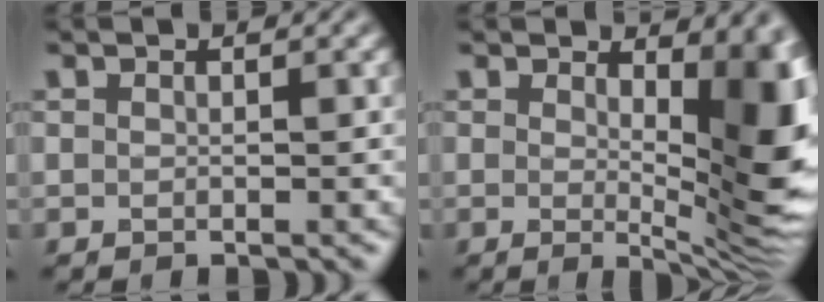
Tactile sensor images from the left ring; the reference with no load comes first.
{"total": 10.0, "force": [1.2, 3.7, 9.2], "torque": [-0.092, -0.011, 0.024]}